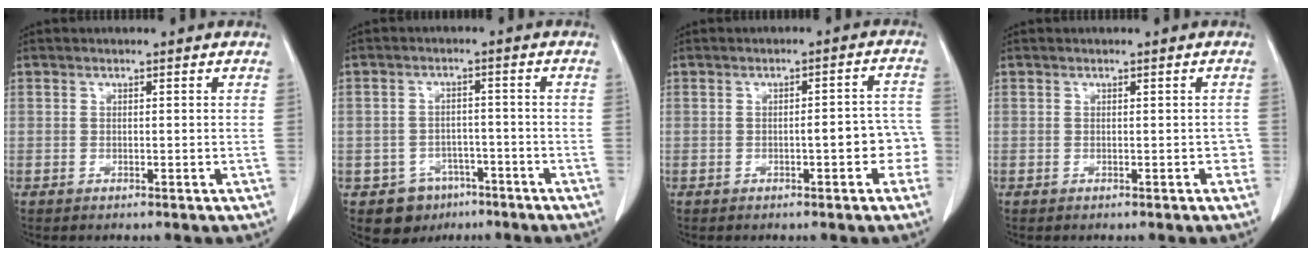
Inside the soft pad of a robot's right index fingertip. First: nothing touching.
{"total": 6.2, "force": [-3.5, 5.1, 0.7], "torque": [-0.004, 0.014, -0.044]}
{"total": 5.5, "force": [-1.6, 1.7, 4.9], "torque": [-0.052, 0.026, -0.020]}
{"total": 1.2, "force": [-0.3, 0.9, 0.8], "torque": [-0.002, 0.010, -0.003]}